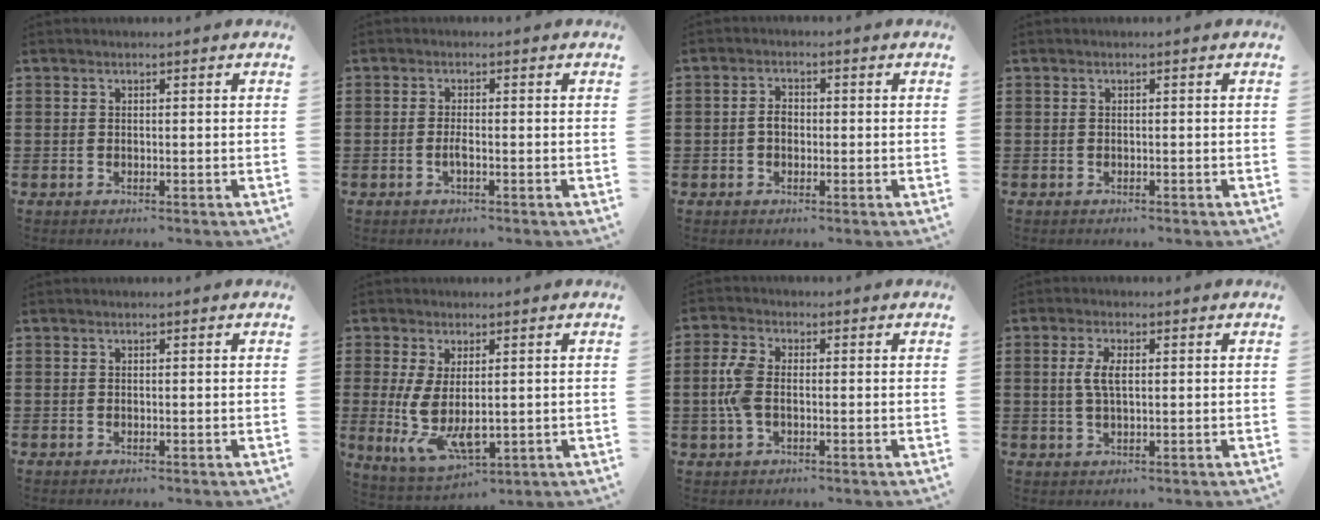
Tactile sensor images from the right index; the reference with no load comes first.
{"total": 1.7, "force": [-0.7, 0.3, 1.6], "torque": [-0.038, -0.002, -0.014]}
{"total": 2.2, "force": [-0.4, 1.4, 1.7], "torque": [-0.033, 0.004, -0.008]}
{"total": 0.0}
{"total": 0.0}
{"total": 7.9, "force": [-0.1, 3.5, 7.1], "torque": [-0.153, -0.020, -0.001]}
{"total": 5.3, "force": [-0.4, 2.9, 4.5], "torque": [-0.120, -0.006, -0.016]}
{"total": 3.8, "force": [0.5, 1.4, 3.5], "torque": [-0.079, 0.003, 0.005]}